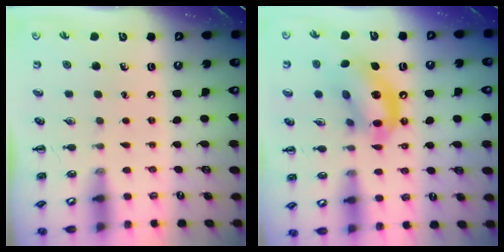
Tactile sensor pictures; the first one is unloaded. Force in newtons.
{"total": 13.5, "press": 13.1, "slide": 3.5}